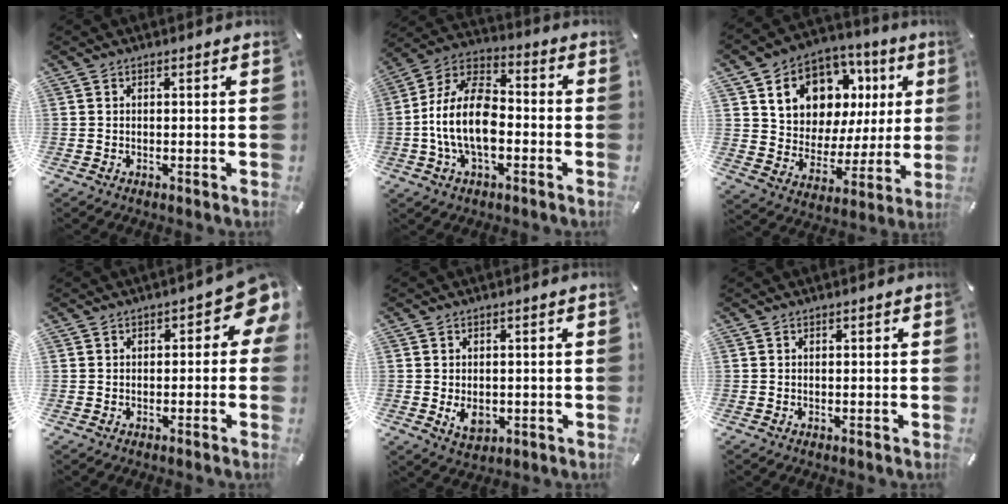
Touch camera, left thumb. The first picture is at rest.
{"total": 14.7, "force": [-3.5, 8.8, 11.2], "torque": [-0.243, 0.015, -0.066]}
{"total": 13.6, "force": [7.0, 10.3, 5.4], "torque": [-0.100, -0.044, 0.130]}
{"total": 5.7, "force": [1.6, 3.2, 4.5], "torque": [-0.047, -0.009, 0.021]}
{"total": 4.3, "force": [-0.7, 3.3, 2.8], "torque": [-0.044, -0.006, -0.015]}
{"total": 0.0}